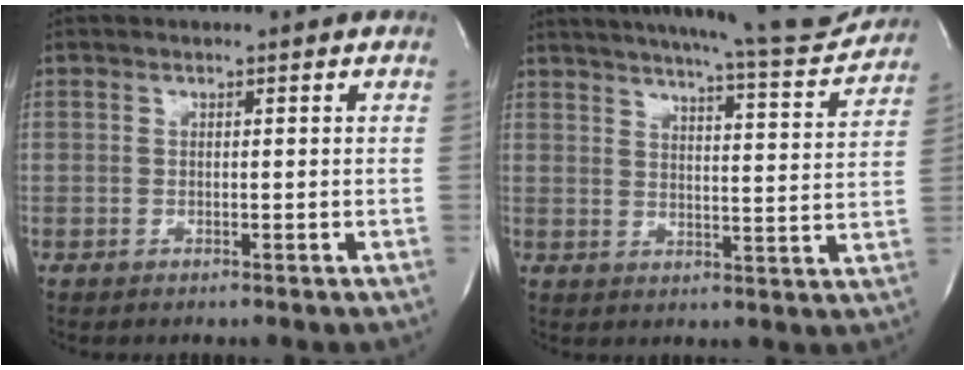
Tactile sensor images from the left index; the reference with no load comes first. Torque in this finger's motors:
{"motor_torque": [0.82, -0.79, 0.16, 0.09]}